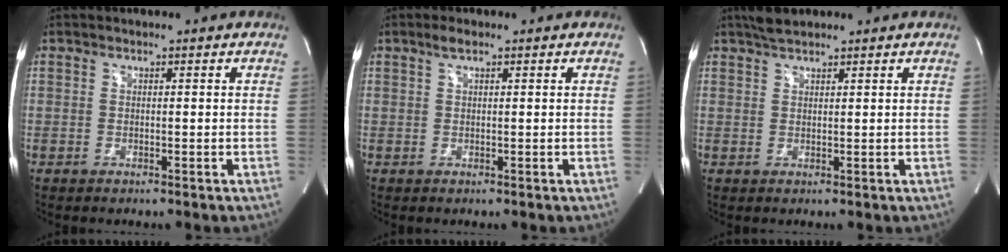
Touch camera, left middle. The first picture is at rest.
{"total": 1.5, "force": [1.0, 0.4, 1.1], "torque": [-0.027, 0.008, 0.019]}
{"total": 2.9, "force": [2.5, 0.6, 1.2], "torque": [-0.029, 0.012, 0.047]}